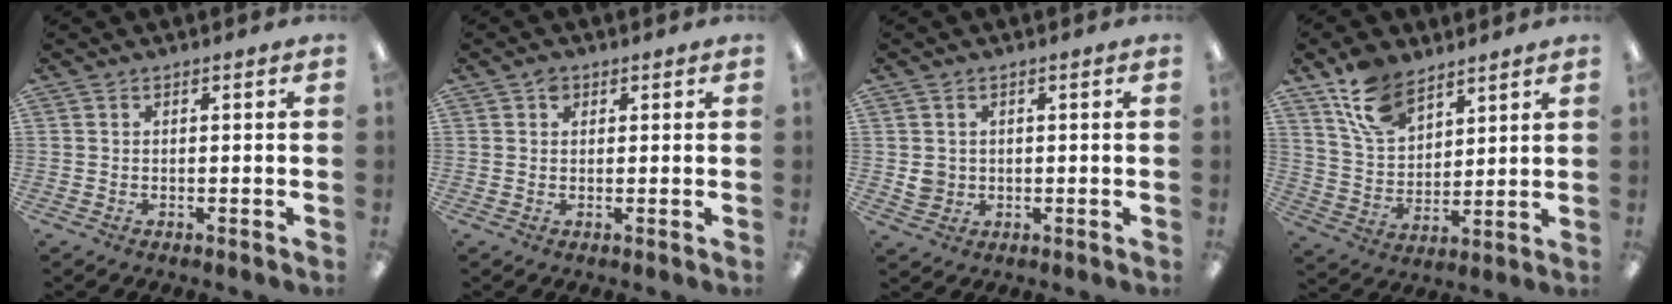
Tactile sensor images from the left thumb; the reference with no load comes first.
{"total": 1.7, "force": [0.8, 1.3, 0.8], "torque": [-0.017, 0.003, 0.014]}
{"total": 3.3, "force": [0.3, 3.2, 0.8], "torque": [-0.009, 0.002, 0.007]}
{"total": 12.3, "force": [8.5, 6.8, 5.6], "torque": [-0.121, -0.027, 0.165]}